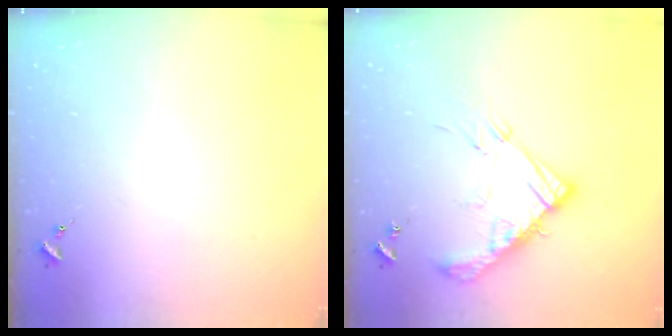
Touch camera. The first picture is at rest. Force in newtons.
{"total": 16.8, "press": 16.7, "slide": 1.7}